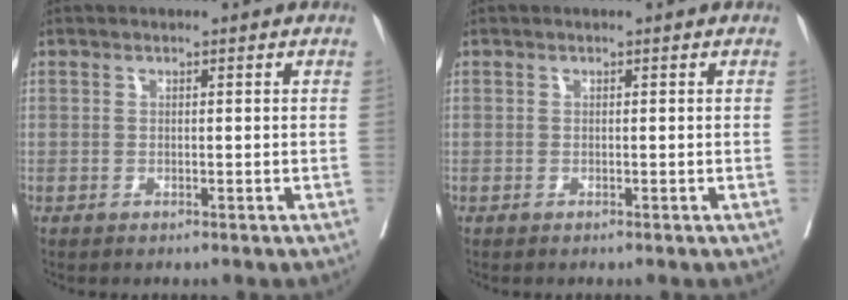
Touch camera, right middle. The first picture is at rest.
{"total": 0.0}